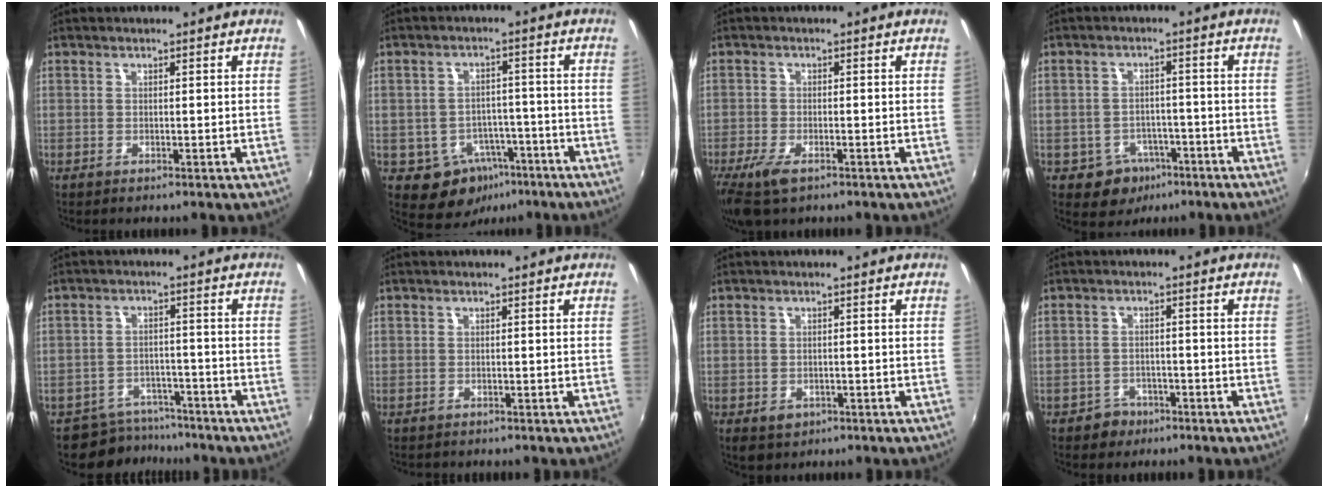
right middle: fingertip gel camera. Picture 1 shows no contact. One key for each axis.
{"total": 8.9, "fx": -4.7, "fy": 7.0, "fz": 2.9, "tx": -0.058, "ty": 0.017, "tz": -0.043}
{"total": 6.6, "fx": -4.2, "fy": 2.5, "fz": 4.4, "tx": -0.109, "ty": -0.024, "tz": -0.078}
{"total": 6.7, "fx": -3.6, "fy": 5.4, "fz": 1.5, "tx": -0.040, "ty": 0.012, "tz": -0.039}
{"total": 7.1, "fx": -6.2, "fy": 3.4, "fz": 0.1, "tx": -0.012, "ty": 0.014, "tz": -0.090}
{"total": 0.7, "fx": -0.5, "fy": 0.4, "fz": -0.1, "tx": -0.002, "ty": -0.002, "tz": -0.008}
{"total": 3.5, "fx": -1.6, "fy": 2.6, "fz": 1.6, "tx": -0.033, "ty": -0.009, "tz": -0.019}
{"total": 3.8, "fx": -2.5, "fy": 2.9, "fz": 0.3, "tx": -0.020, "ty": 0.007, "tz": -0.037}